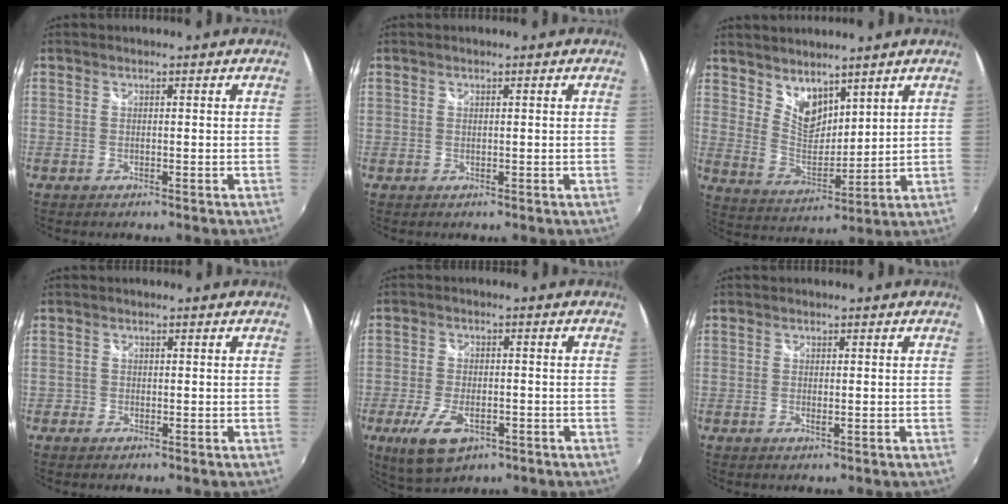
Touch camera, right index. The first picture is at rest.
{"total": 0.0}
{"total": 8.3, "force": [6.3, 4.2, 3.3], "torque": [-0.048, -0.003, 0.128]}
{"total": 1.0, "force": [-0.5, 0.8, 0.0], "torque": [-0.001, 0.003, -0.009]}
{"total": 9.6, "force": [-4.7, 4.7, 7.0], "torque": [-0.155, -0.021, -0.078]}
{"total": 0.7, "force": [0.0, 0.2, 0.7], "torque": [-0.013, -0.002, -0.003]}